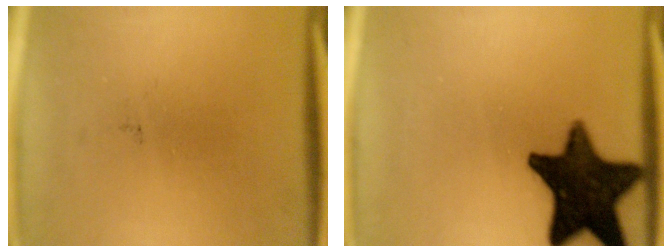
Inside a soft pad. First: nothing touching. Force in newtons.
{"total": 16.3}